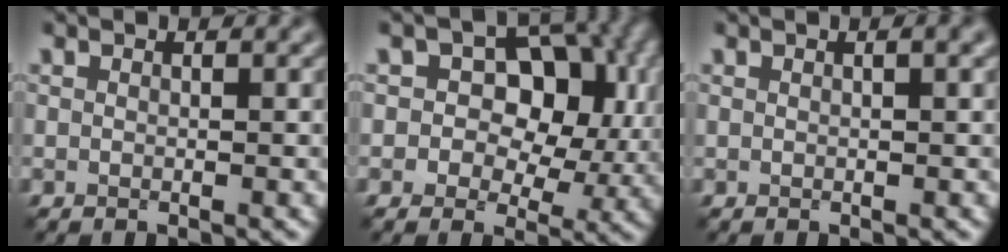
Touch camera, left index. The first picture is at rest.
{"total": 10.3, "force": [2.4, 7.3, 6.8], "torque": [-0.075, 0.012, 0.019]}
{"total": 1.3, "force": [0.6, 0.3, 1.1], "torque": [-0.015, 0.006, 0.005]}